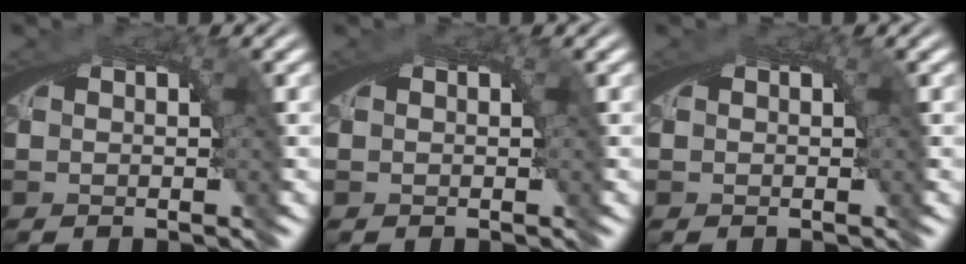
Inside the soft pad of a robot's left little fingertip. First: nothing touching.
{"total": 0.0}
{"total": 0.0}